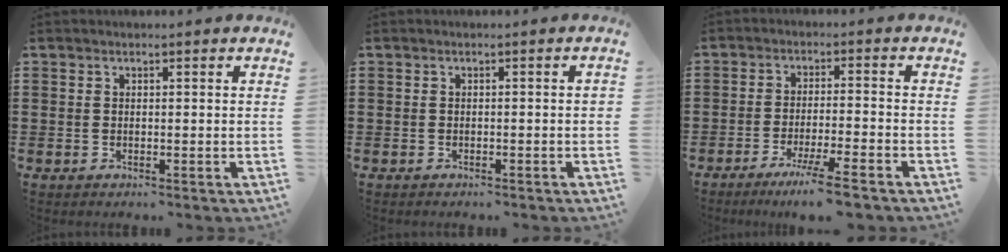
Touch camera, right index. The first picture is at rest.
{"total": 0.9, "force": [-0.7, 0.2, 0.6], "torque": [-0.012, -0.002, -0.013]}
{"total": 6.1, "force": [-4.7, -0.5, 3.9], "torque": [-0.075, -0.016, -0.087]}